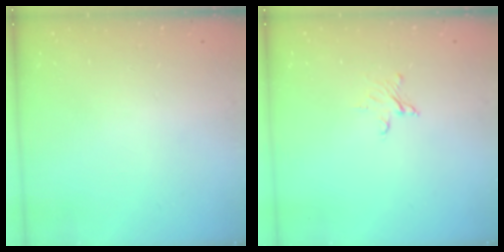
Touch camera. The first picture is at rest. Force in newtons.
{"total": 2.9, "press": 2.9, "slide": 0.3}